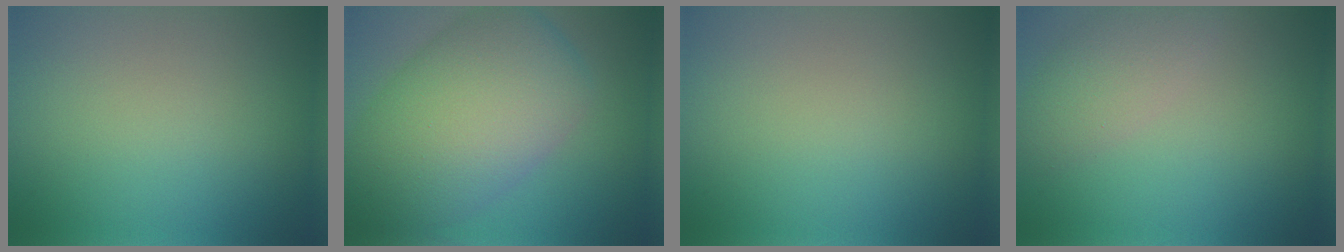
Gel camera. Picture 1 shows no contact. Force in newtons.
{"total": 12.3, "press": 12.3, "slide": 0.3}
{"total": 0.0}
{"total": 2.9, "press": 2.9, "slide": 0.2}